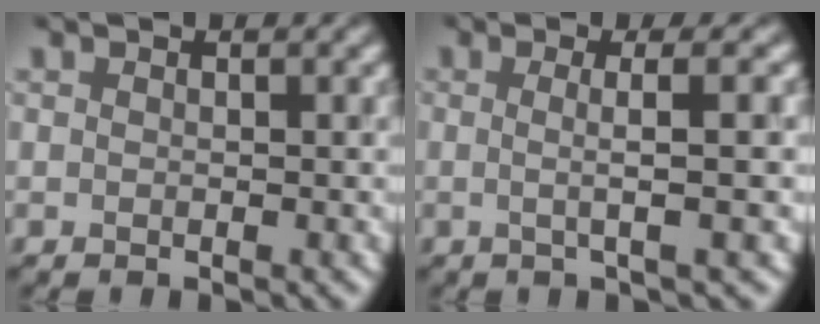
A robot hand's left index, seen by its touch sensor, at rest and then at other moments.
{"total": 3.3, "force": [0.0, 0.6, 3.2], "torque": [-0.047, 0.001, -0.008]}